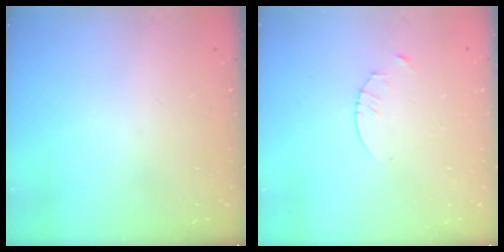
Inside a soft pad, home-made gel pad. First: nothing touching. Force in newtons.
{"total": 1.7, "press": 1.6, "slide": 0.2}